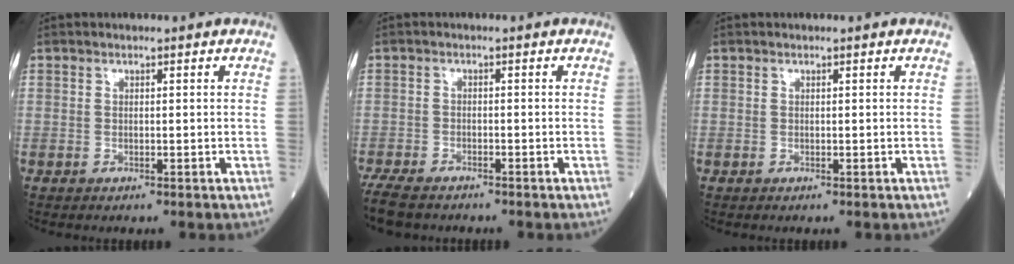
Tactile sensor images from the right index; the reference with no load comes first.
{"total": 6.8, "force": [-5.7, 2.4, 3.0], "torque": [-0.055, -0.014, -0.096]}
{"total": 0.0}